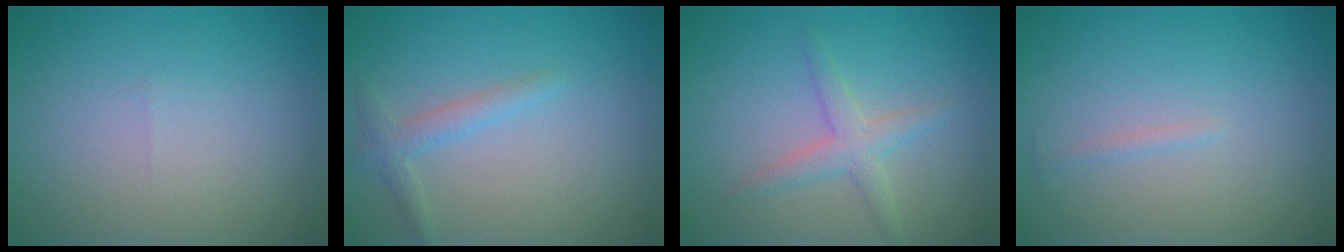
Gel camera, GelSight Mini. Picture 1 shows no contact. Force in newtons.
{"total": 1.8, "press": 1.8, "slide": 0.1}
{"total": 2.3, "press": 2.3, "slide": 0.1}
{"total": 0.6, "press": 0.6, "slide": 0.0}